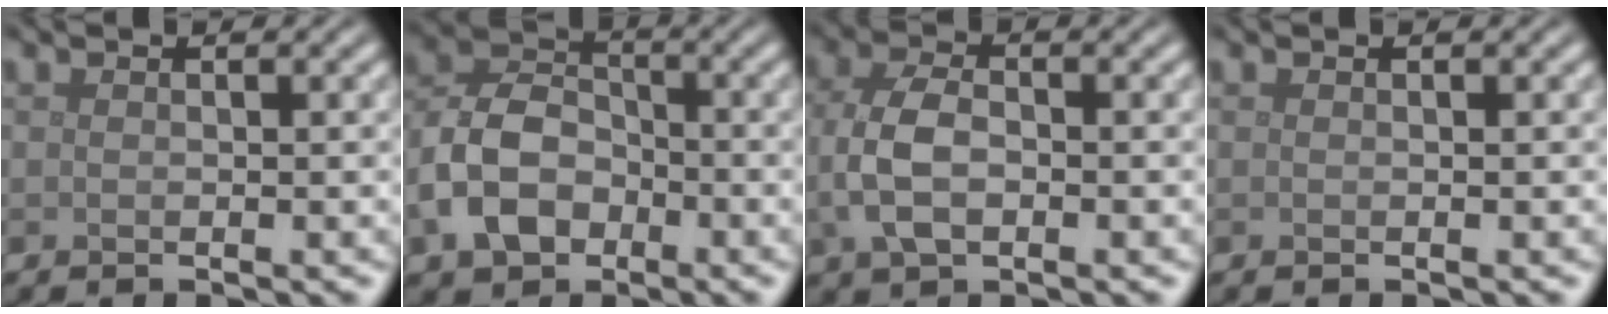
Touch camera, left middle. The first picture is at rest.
{"total": 6.1, "force": [-2.2, 4.4, 3.5], "torque": [-0.075, 0.004, -0.050]}
{"total": 4.5, "force": [-0.4, 2.8, 3.5], "torque": [-0.082, -0.001, -0.009]}
{"total": 0.0}